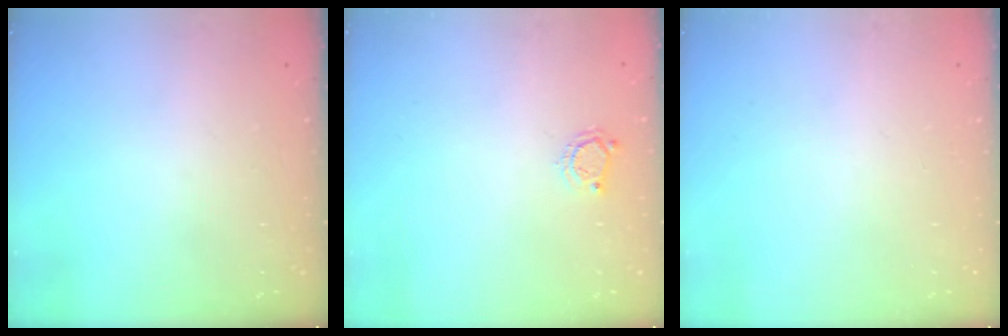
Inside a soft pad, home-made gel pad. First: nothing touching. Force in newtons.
{"total": 4.6, "press": 4.5, "slide": 0.3}
{"total": 0.0}